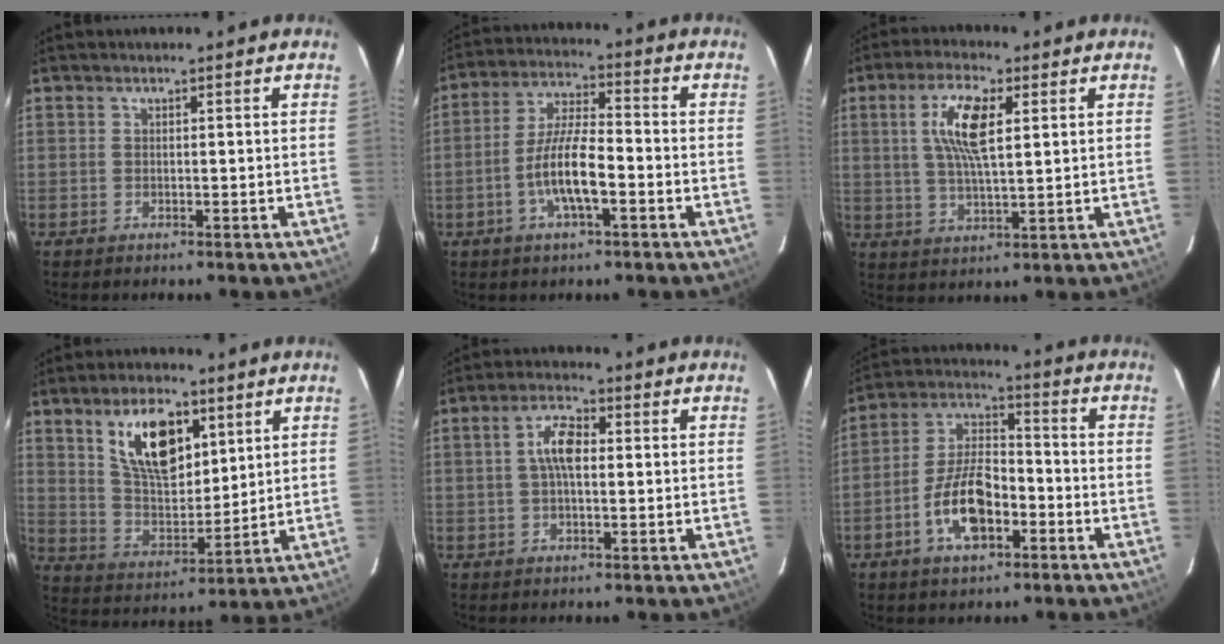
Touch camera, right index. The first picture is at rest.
{"total": 9.6, "force": [-3.4, 2.3, 8.7], "torque": [-0.174, 0.002, -0.063]}
{"total": 9.2, "force": [2.7, 2.7, 8.4], "torque": [-0.162, 0.008, 0.053]}
{"total": 13.9, "force": [6.8, 6.8, 10.1], "torque": [-0.171, 0.007, 0.135]}
{"total": 5.7, "force": [0.5, 2.5, 5.1], "torque": [-0.098, 0.015, 0.009]}
{"total": 11.9, "force": [-5.0, 5.7, 9.2], "torque": [-0.186, 0.013, -0.086]}